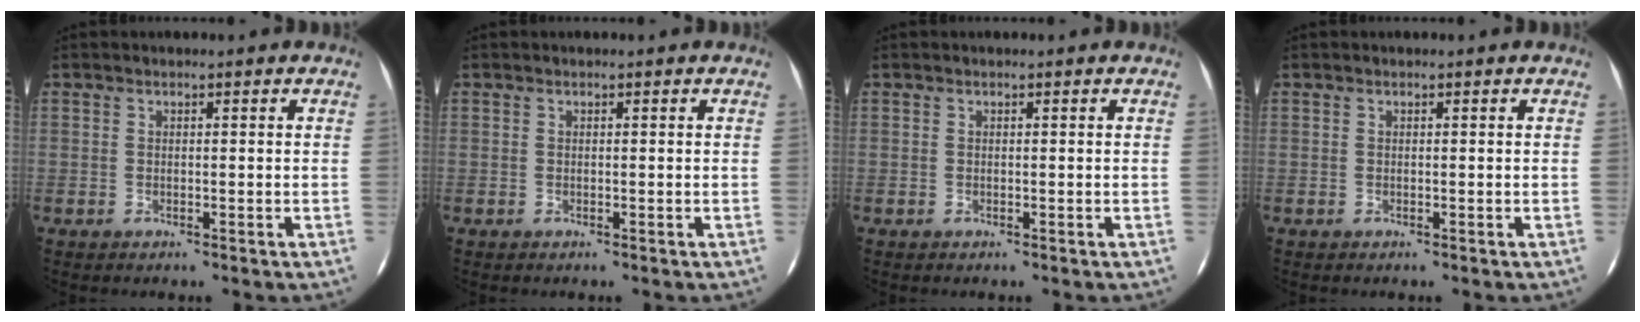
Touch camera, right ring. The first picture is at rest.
{"total": 0.0}
{"total": 0.0}
{"total": 0.0}